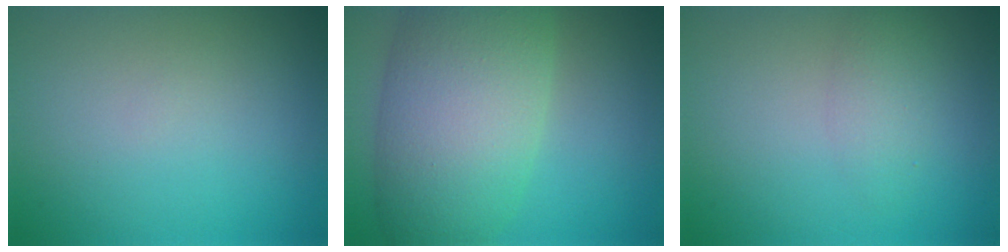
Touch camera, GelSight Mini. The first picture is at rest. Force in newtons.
{"total": 10.1, "press": 10.0, "slide": 0.5}
{"total": 1.8, "press": 1.8, "slide": 0.2}